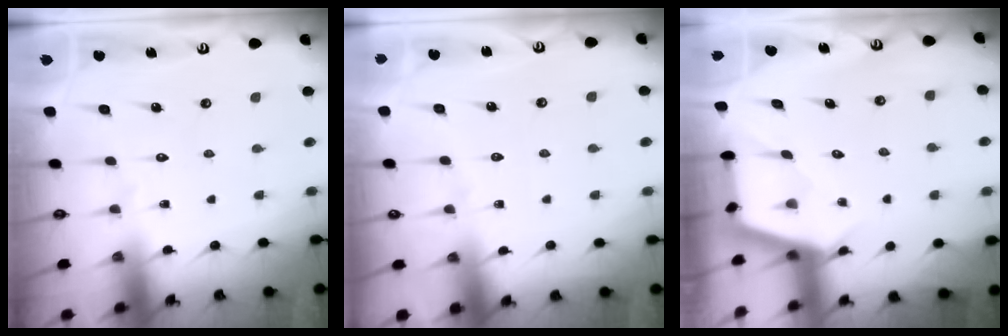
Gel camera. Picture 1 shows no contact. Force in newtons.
{"total": 2.6, "press": 2.6, "slide": 0.4}
{"total": 2.6, "press": 2.6, "slide": 0.4}